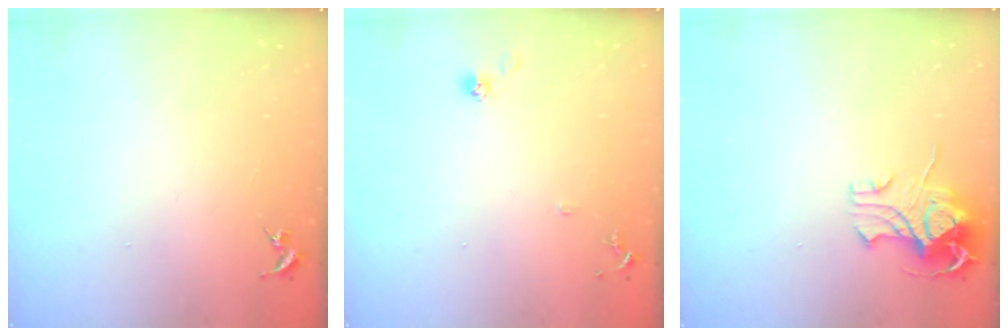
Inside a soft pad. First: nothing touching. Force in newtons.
{"total": 7.8, "press": 7.7, "slide": 0.6}
{"total": 10.7, "press": 10.6, "slide": 1.4}